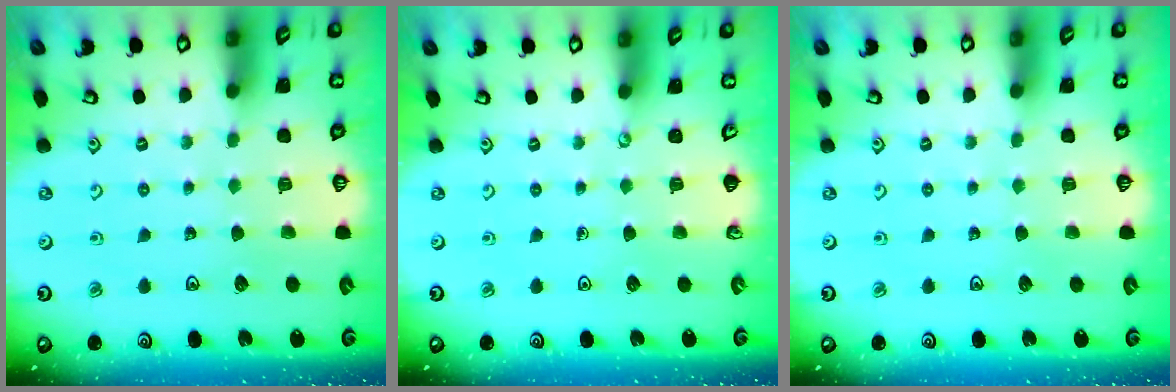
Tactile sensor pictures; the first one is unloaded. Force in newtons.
{"total": 0.0}
{"total": 0.0}